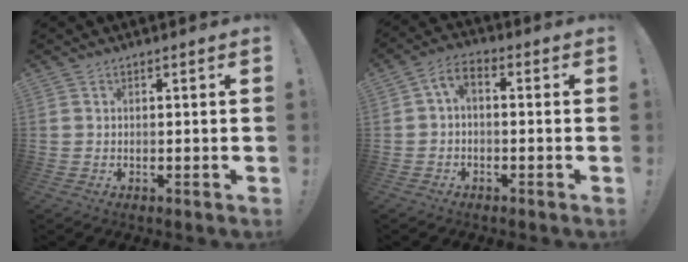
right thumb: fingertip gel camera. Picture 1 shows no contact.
{"total": 4.3, "force": [-0.5, 2.0, 3.7], "torque": [-0.078, 0.001, -0.008]}